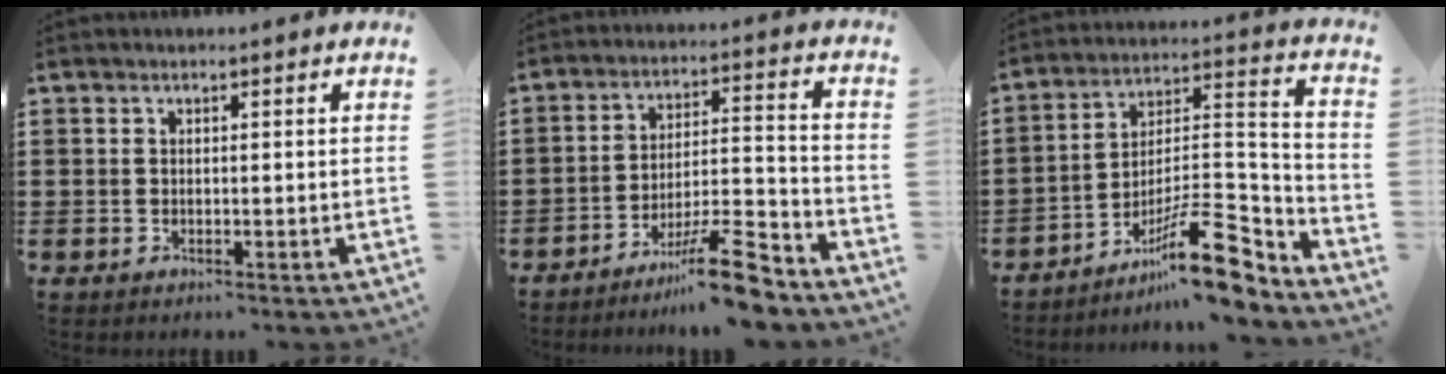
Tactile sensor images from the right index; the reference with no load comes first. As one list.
[{"total": 11.3, "force": [-8.8, 1.3, 7.0], "torque": [-0.098, 0.032, -0.158]}, {"total": 14.8, "force": [-9.9, 3.8, 10.2], "torque": [-0.144, 0.036, -0.170]}]